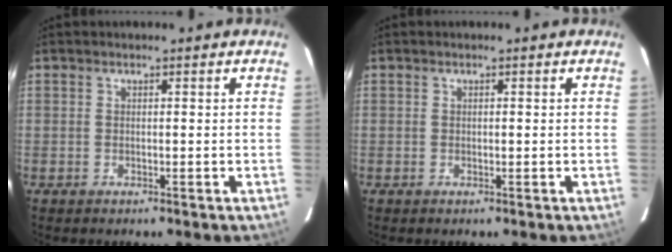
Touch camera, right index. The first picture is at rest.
{"total": 0.0}